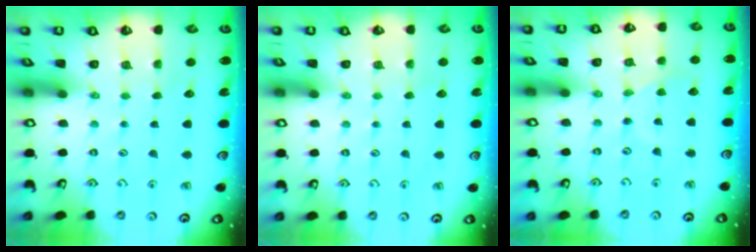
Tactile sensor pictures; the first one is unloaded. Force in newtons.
{"total": 0.9, "press": 0.9, "slide": 0.1}
{"total": 1.5, "press": 1.5, "slide": 0.4}